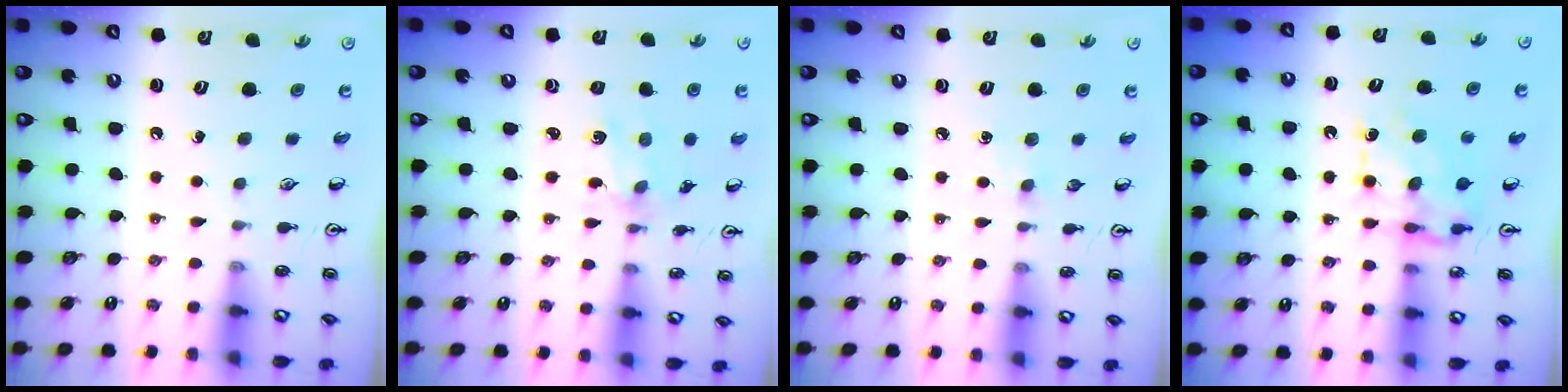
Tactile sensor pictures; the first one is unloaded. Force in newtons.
{"total": 1.1, "press": 1.1, "slide": 0.3}
{"total": 2.9, "press": 2.9, "slide": 0.4}
{"total": 8.0, "press": 8.0, "slide": 0.3}